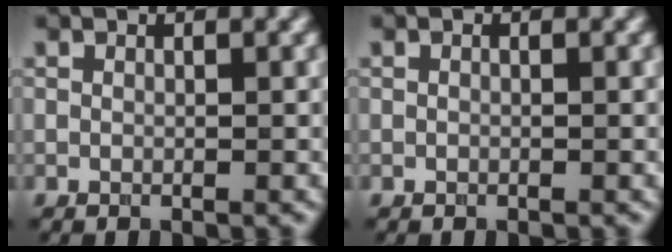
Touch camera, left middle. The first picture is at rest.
{"total": 0.0}